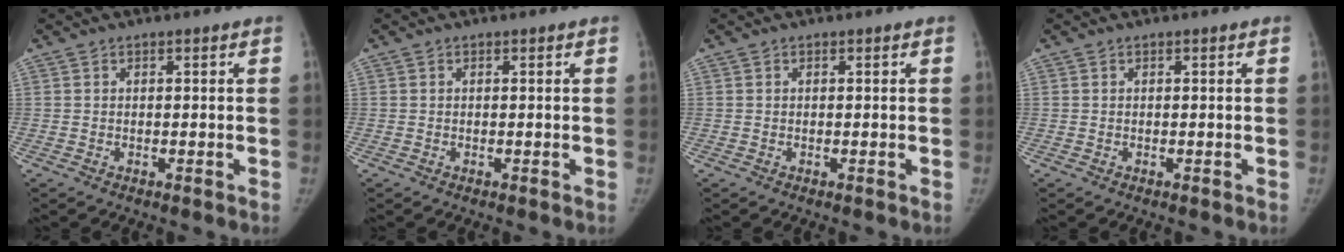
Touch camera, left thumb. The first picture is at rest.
{"total": 0.0}
{"total": 0.0}
{"total": 0.0}